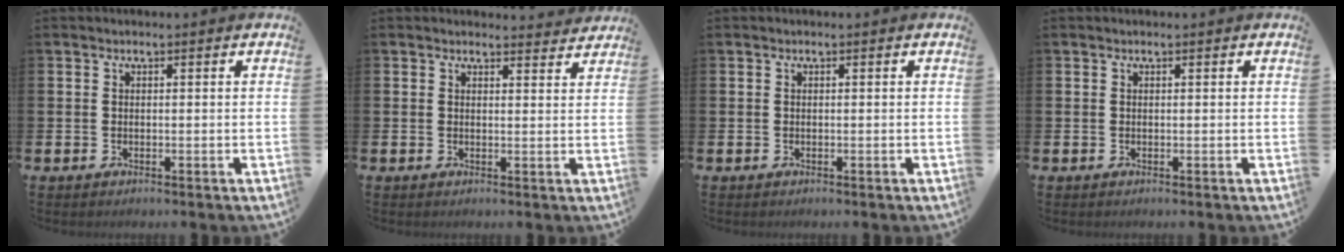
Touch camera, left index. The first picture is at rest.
{"total": 2.1, "force": [2.1, 0.3, -0.1], "torque": [0.018, -0.016, 0.033]}
{"total": 0.0}
{"total": 0.0}